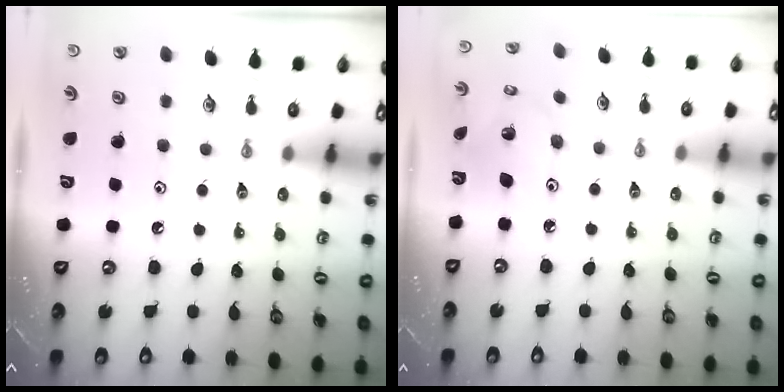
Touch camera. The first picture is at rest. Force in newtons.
{"total": 4.4, "press": 4.4, "slide": 0.3}